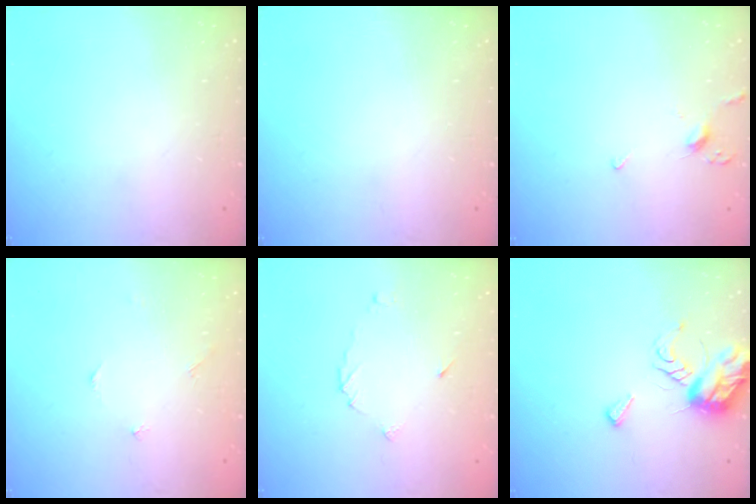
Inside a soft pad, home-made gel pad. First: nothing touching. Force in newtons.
{"total": 0.0}
{"total": 3.3, "press": 3.2, "slide": 0.9}
{"total": 1.8, "press": 1.8, "slide": 0.2}
{"total": 3.7, "press": 3.7, "slide": 0.4}
{"total": 12.3, "press": 12.3, "slide": 1.0}